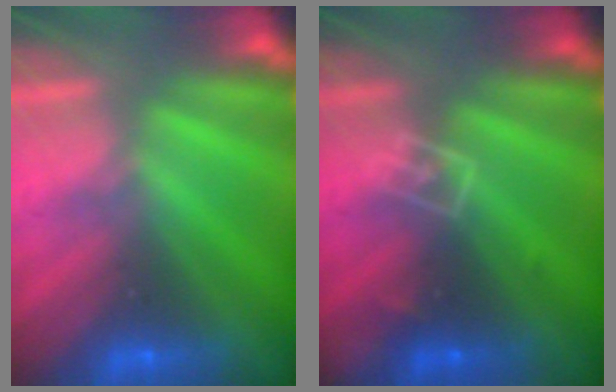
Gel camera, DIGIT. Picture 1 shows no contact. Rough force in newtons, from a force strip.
{"total": 2.8}